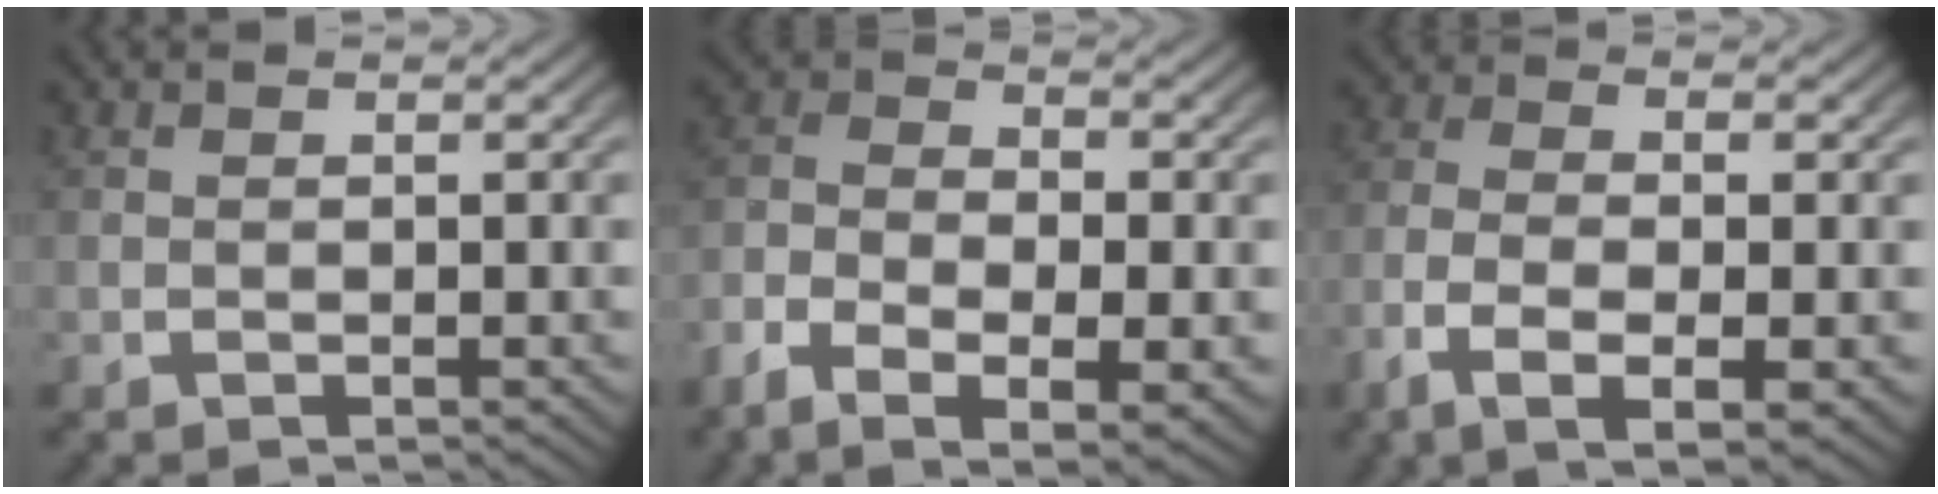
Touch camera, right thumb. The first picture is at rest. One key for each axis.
{"total": 6.7, "fx": -2.2, "fy": 3.7, "fz": 5.1, "tx": -0.112, "ty": -0.023, "tz": -0.032}
{"total": 6.6, "fx": -1.9, "fy": 3.1, "fz": 5.5, "tx": -0.125, "ty": -0.019, "tz": -0.024}